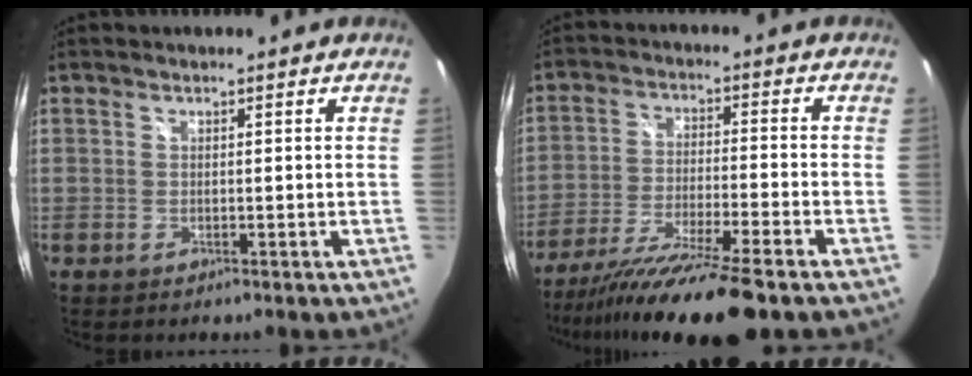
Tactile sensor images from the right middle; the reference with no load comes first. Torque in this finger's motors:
{"motor_torque": [1.16, -0.98, 0.35, 0.21]}